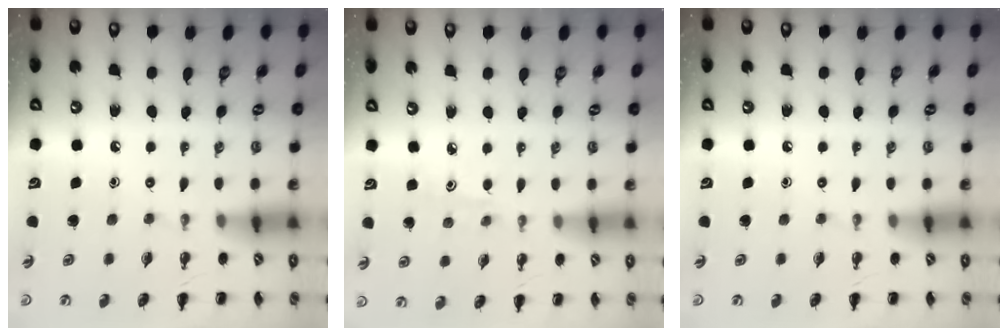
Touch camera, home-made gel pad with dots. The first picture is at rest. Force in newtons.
{"total": 2.6, "press": 2.3, "slide": 1.1}
{"total": 0.0}